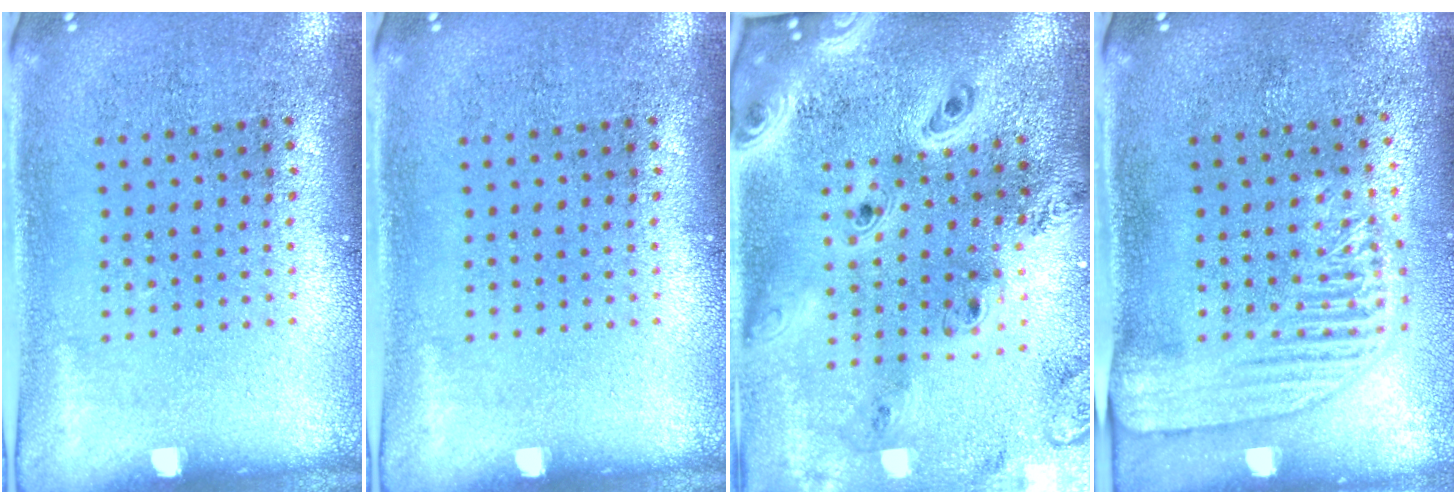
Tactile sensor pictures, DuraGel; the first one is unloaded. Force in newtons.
{"total": 0.0}
{"total": 4.0, "press": 3.0, "slide": 2.6}
{"total": 2.2, "press": 1.9, "slide": 1.0}